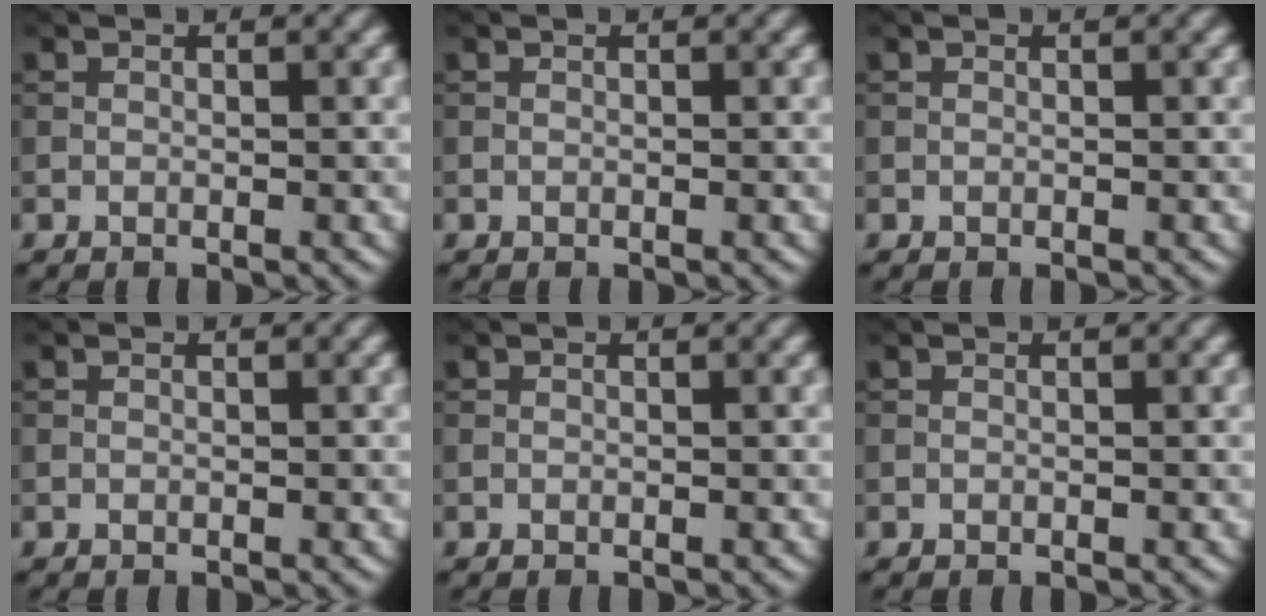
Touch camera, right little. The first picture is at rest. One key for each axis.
{"total": 0.0}
{"total": 0.0}
{"total": 0.0}
{"total": 0.0}
{"total": 0.0}